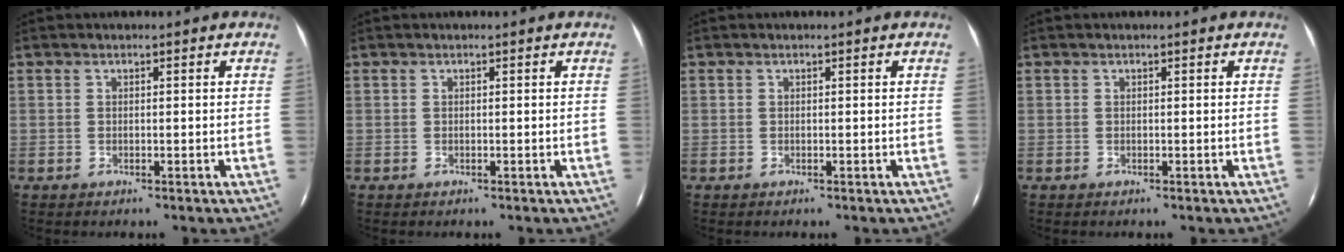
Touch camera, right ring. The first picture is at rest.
{"total": 0.0}
{"total": 0.0}
{"total": 0.0}